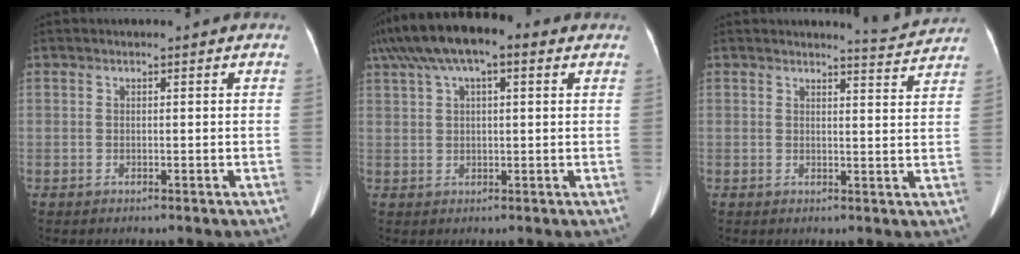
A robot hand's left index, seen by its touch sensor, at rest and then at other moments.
{"total": 12.8, "force": [7.4, 4.4, 9.5], "torque": [-0.191, 0.052, 0.128]}
{"total": 4.2, "force": [4.1, -0.6, -0.2], "torque": [-0.011, -0.020, 0.046]}